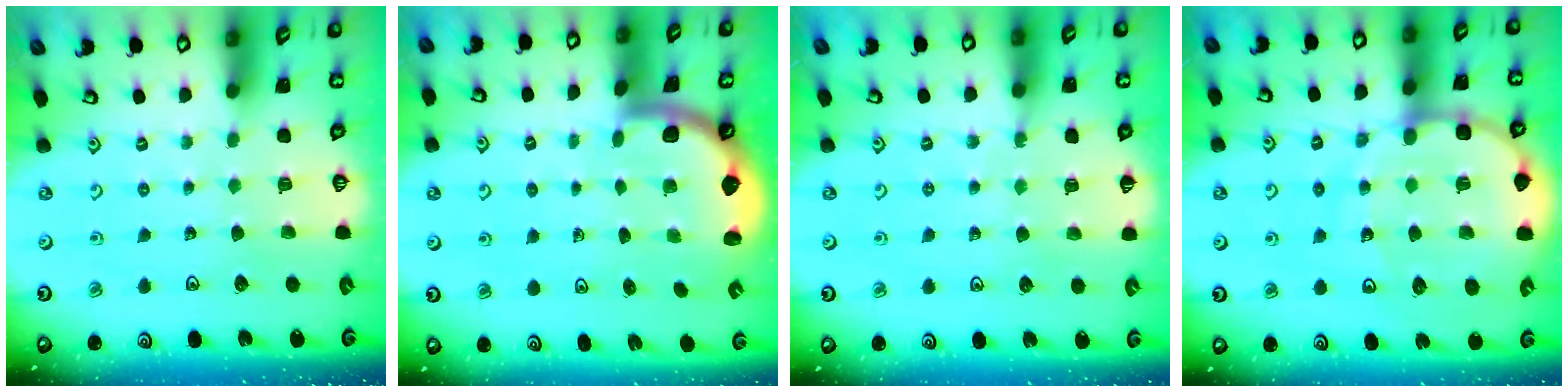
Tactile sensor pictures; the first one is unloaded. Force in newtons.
{"total": 1.9, "press": 1.9, "slide": 0.3}
{"total": 6.7, "press": 6.4, "slide": 1.8}
{"total": 15.2, "press": 15.0, "slide": 2.6}